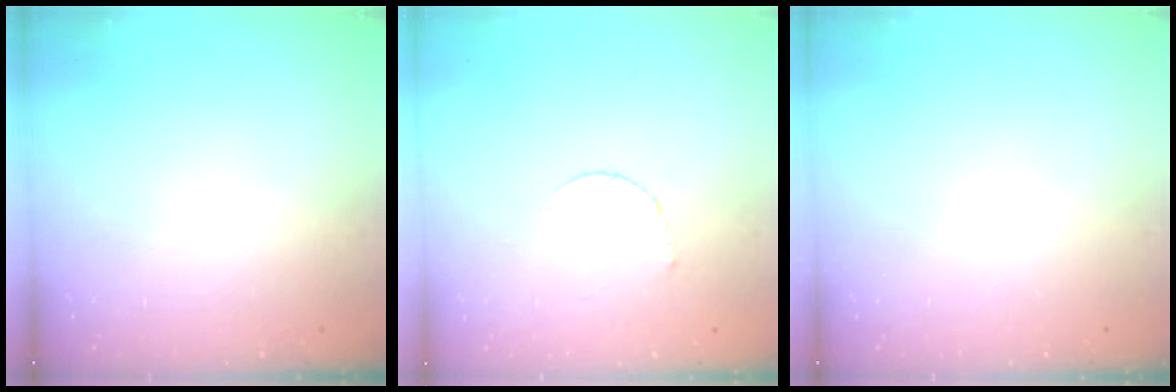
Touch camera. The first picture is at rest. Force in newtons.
{"total": 2.6, "press": 2.6, "slide": 0.3}
{"total": 0.0}